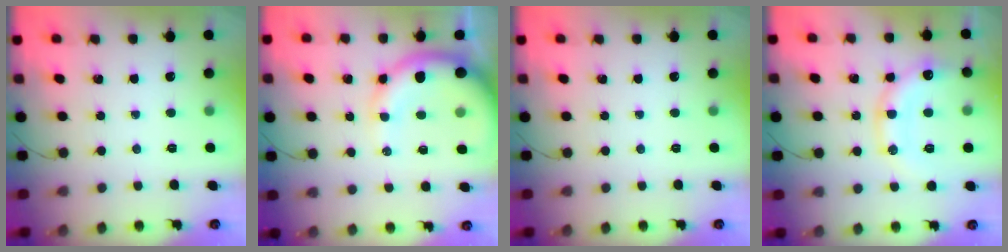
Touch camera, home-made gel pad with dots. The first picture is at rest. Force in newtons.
{"total": 12.3, "press": 12.1, "slide": 2.2}
{"total": 0.0}
{"total": 15.0, "press": 14.9, "slide": 1.6}